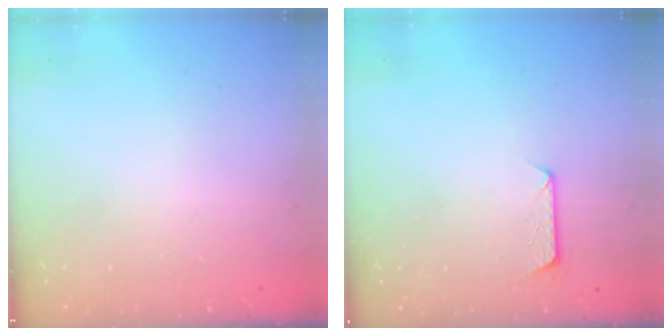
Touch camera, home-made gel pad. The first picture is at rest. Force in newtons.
{"total": 7.4, "press": 7.3, "slide": 0.6}